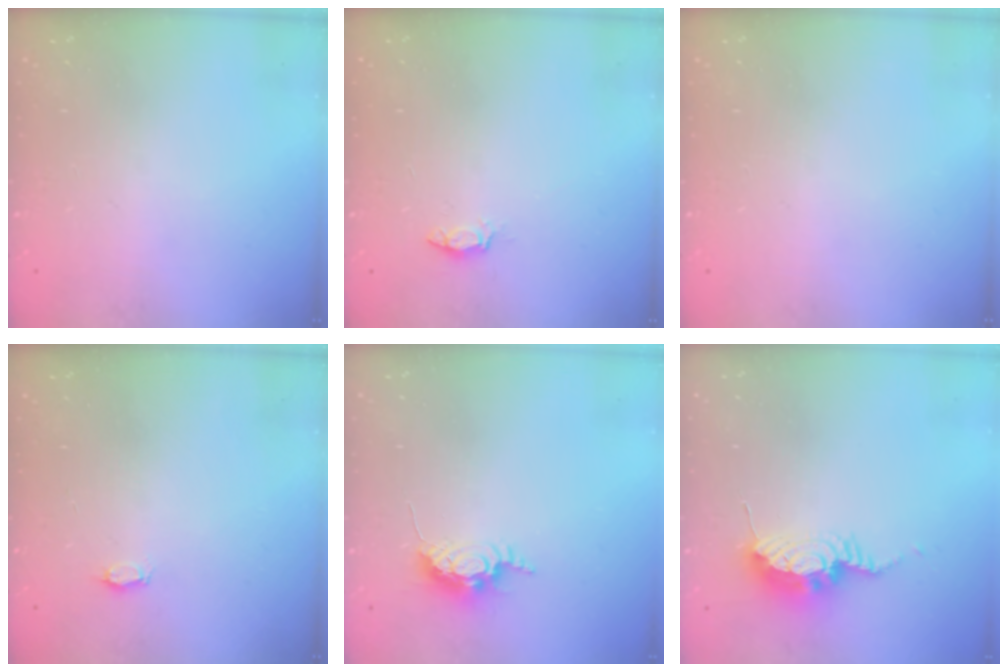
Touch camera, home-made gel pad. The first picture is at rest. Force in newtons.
{"total": 3.0, "press": 3.0, "slide": 0.3}
{"total": 0.0}
{"total": 2.3, "press": 2.3, "slide": 0.3}
{"total": 7.2, "press": 7.1, "slide": 0.5}
{"total": 10.4, "press": 10.4, "slide": 0.5}